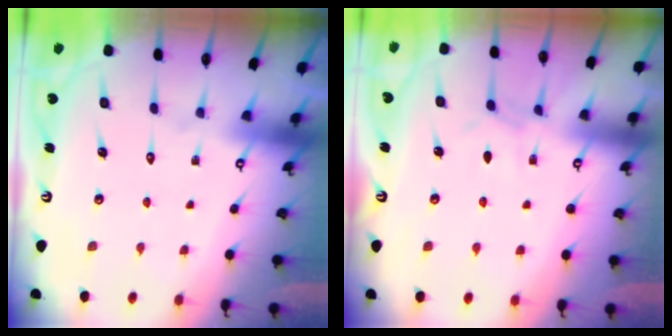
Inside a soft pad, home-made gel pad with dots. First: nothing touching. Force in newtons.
{"total": 4.3, "press": 4.3, "slide": 0.6}